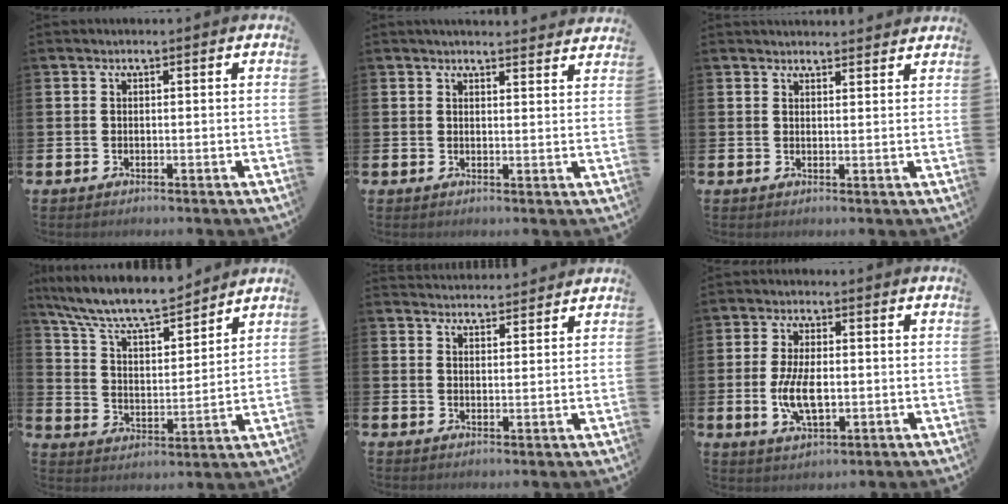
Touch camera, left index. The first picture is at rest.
{"total": 2.9, "force": [2.9, 0.1, 0.1], "torque": [0.002, -0.019, 0.050]}
{"total": 2.4, "force": [2.4, 0.3, -0.1], "torque": [0.005, -0.014, 0.042]}
{"total": 9.2, "force": [8.6, 1.6, 3.0], "torque": [-0.099, -0.056, 0.153]}
{"total": 3.3, "force": [3.3, 0.4, -0.2], "torque": [-0.004, -0.020, 0.061]}
{"total": 6.6, "force": [-0.6, 3.1, 5.8], "torque": [-0.112, 0.000, -0.012]}